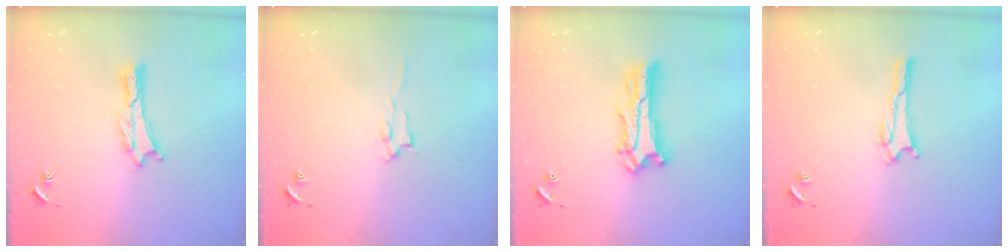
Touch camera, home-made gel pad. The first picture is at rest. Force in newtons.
{"total": 1.4, "press": 1.4, "slide": 0.2}
{"total": 6.6, "press": 6.6, "slide": 0.6}
{"total": 1.1, "press": 1.0, "slide": 0.1}